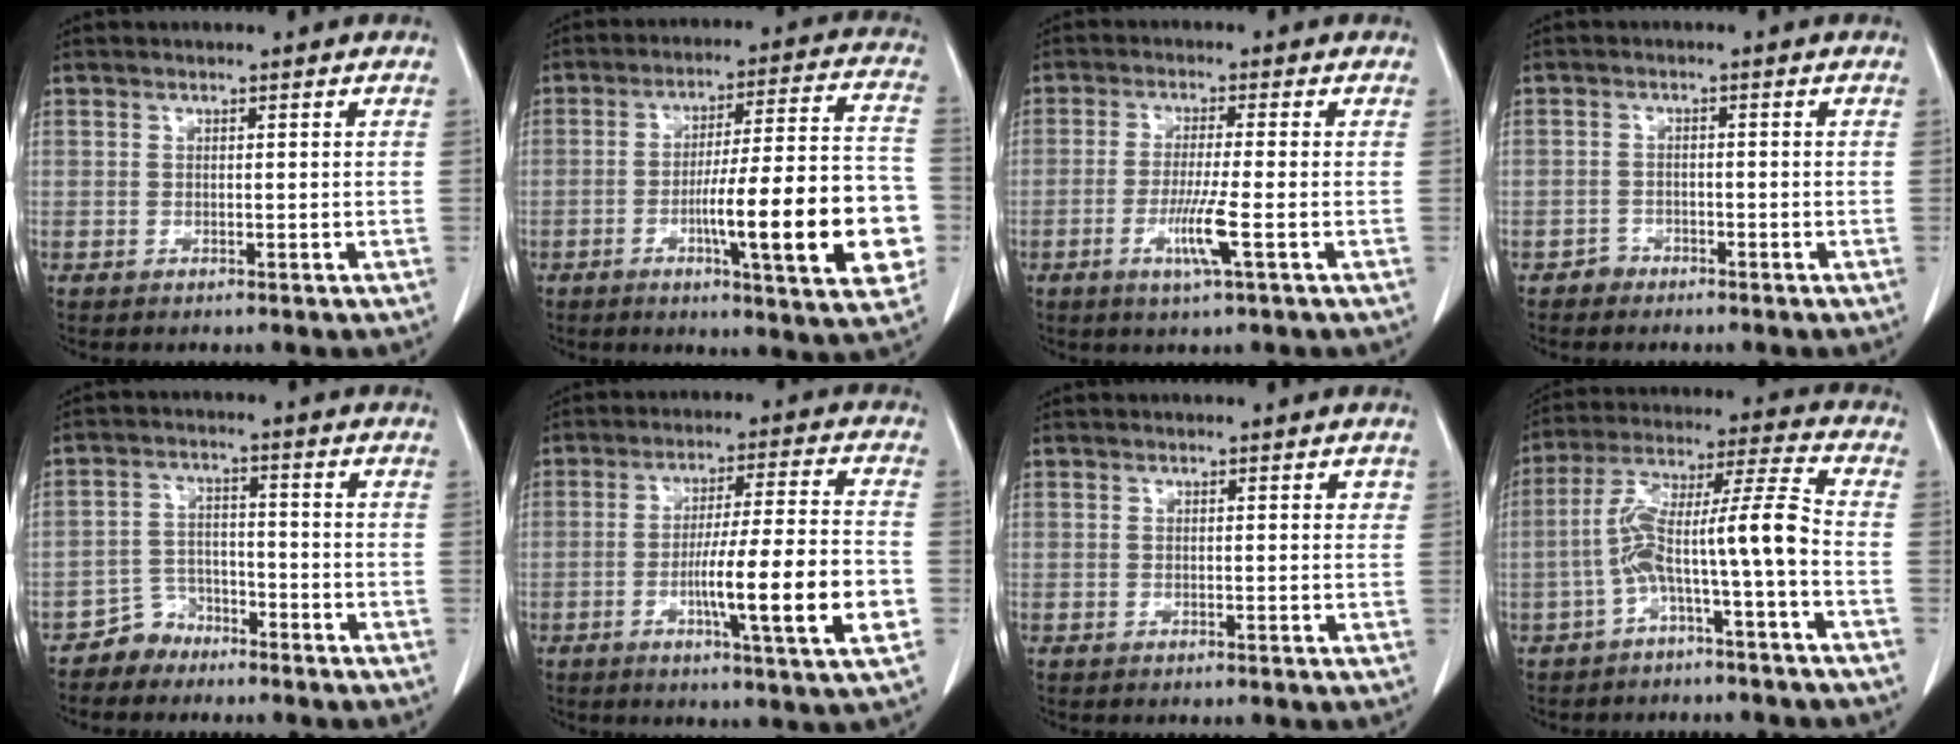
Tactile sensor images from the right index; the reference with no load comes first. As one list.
[{"total": 19.6, "force": [-4.9, 2.2, 18.8], "torque": [-0.218, 0.018, -0.062]}, {"total": 5.7, "force": [-2.0, -0.6, 5.3], "torque": [-0.106, -0.016, -0.040]}, {"total": 1.7, "force": [-1.2, 1.2, -0.2], "torque": [0.001, 0.007, -0.027]}, {"total": 4.4, "force": [-3.5, 2.7, -0.3], "torque": [0.010, 0.010, -0.063]}, {"total": 14.2, "force": [-3.8, -0.1, 13.7], "torque": [-0.221, -0.008, -0.063]}, {"total": 1.1, "force": [0.5, 0.5, 0.9], "torque": [-0.008, 0.000, 0.004]}, {"total": 10.5, "force": [-3.2, -0.1, 10.0], "torque": [-0.182, 0.039, -0.060]}]